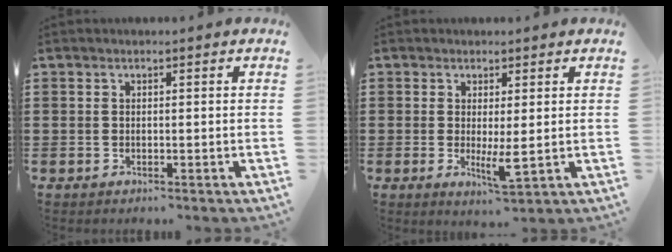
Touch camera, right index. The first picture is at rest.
{"total": 3.7, "force": [0.0, 0.9, 3.6], "torque": [-0.065, -0.010, -0.002]}